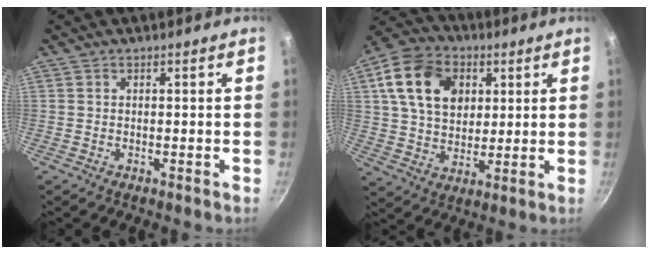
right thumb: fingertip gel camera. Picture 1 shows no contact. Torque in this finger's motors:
{"motor_torque": [0.07, 3.54, 1.53, 0.07, 0.13]}